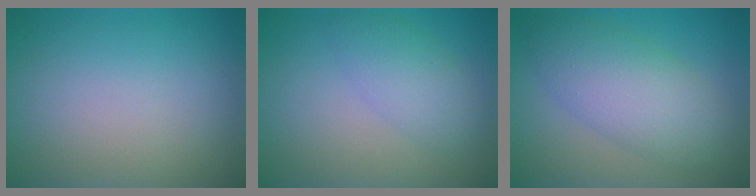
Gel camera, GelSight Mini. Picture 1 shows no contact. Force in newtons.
{"total": 1.9, "press": 1.9, "slide": 0.2}
{"total": 6.3, "press": 6.3, "slide": 0.2}